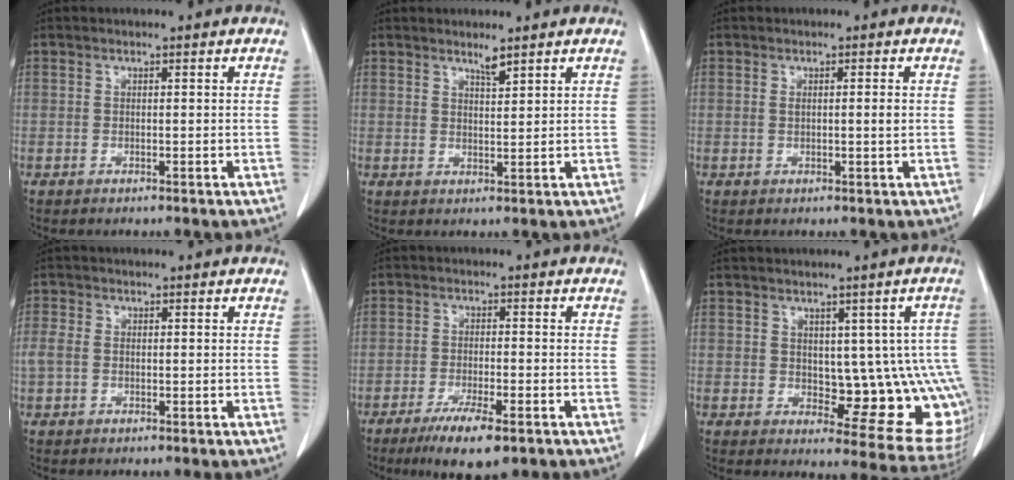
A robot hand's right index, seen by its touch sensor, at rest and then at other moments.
{"total": 1.9, "force": [1.6, 0.0, 0.9], "torque": [-0.019, -0.005, 0.032]}
{"total": 1.6, "force": [0.2, 0.1, 1.6], "torque": [-0.028, 0.003, 0.007]}
{"total": 2.6, "force": [-0.2, 1.8, 1.8], "torque": [-0.062, 0.011, -0.004]}
{"total": 7.7, "force": [-4.9, 1.2, 5.8], "torque": [-0.101, -0.017, -0.078]}
{"total": 11.6, "force": [0.0, 5.0, 10.5], "torque": [-0.107, 0.005, 0.015]}